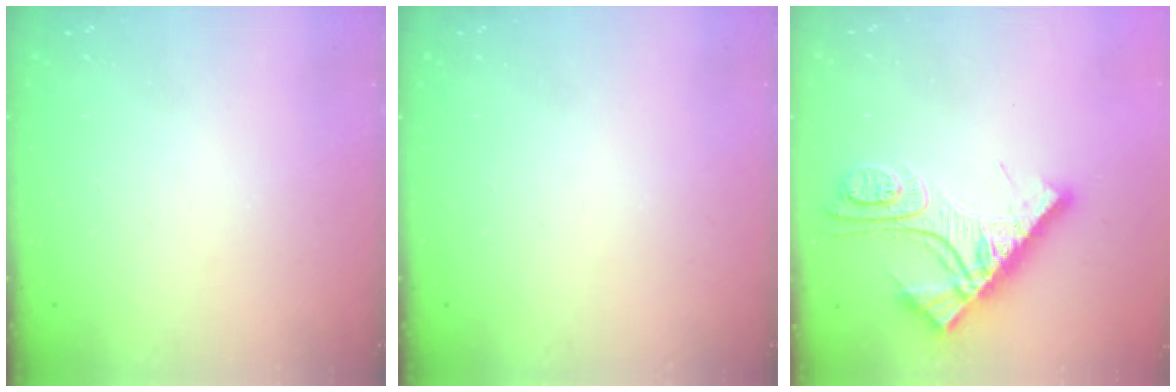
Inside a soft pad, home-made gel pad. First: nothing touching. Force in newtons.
{"total": 0.0}
{"total": 14.4, "press": 14.3, "slide": 1.5}